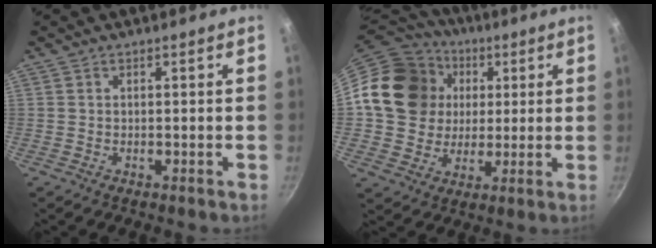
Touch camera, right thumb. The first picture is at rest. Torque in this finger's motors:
{"motor_torque": [1.71, 1.73, 0.20, -0.20, 0.17]}